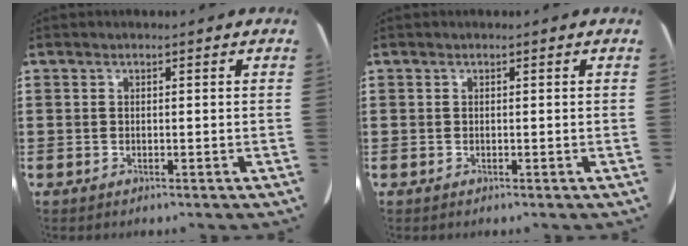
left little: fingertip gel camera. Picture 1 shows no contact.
{"total": 0.0}